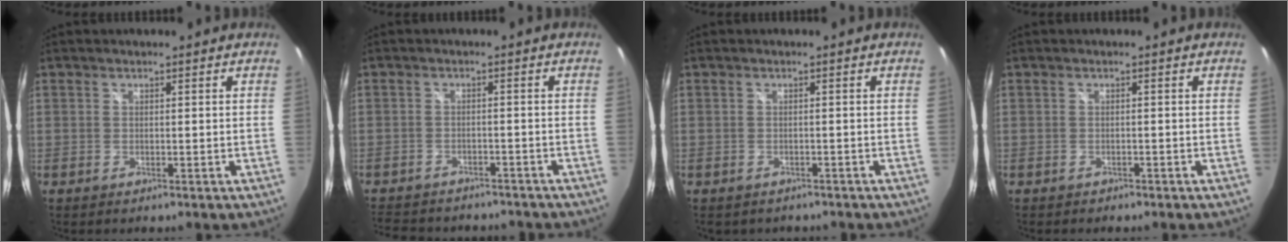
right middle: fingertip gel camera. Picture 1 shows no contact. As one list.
[{"total": 12.0, "force": [-10.1, 4.8, 4.2], "torque": [-0.103, -0.012, -0.144]}, {"total": 2.1, "force": [-1.6, 1.3, 0.5], "torque": [-0.016, -0.008, -0.020]}, {"total": 1.1, "force": [-0.9, 0.6, 0.1], "torque": [-0.007, -0.001, -0.014]}]